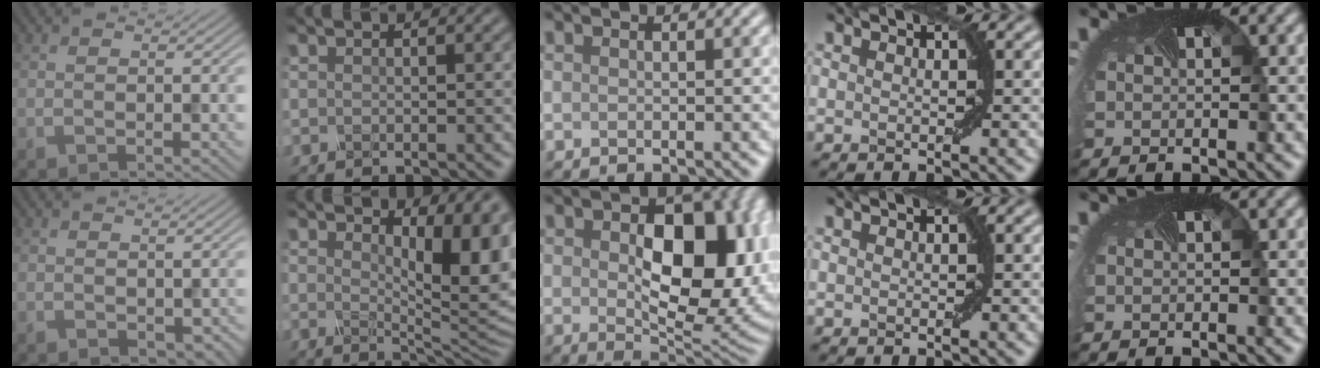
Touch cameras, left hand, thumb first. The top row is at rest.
{"thumb": {"total": 1.3, "force": [0.3, 1.0, 0.9], "torque": [-0.018, -0.008, 0.011]}, "index": {"total": 9.1, "force": [2.5, 3.1, 8.2], "torque": [-0.098, -0.015, 0.044]}, "middle": {"total": 12.2, "force": [0.7, 7.2, 9.9], "torque": [-0.136, -0.012, 0.020]}}